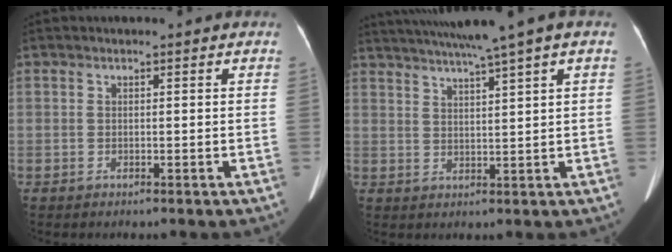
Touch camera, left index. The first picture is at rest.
{"total": 11.1, "force": [8.4, -1.2, 7.2], "torque": [-0.118, 0.024, 0.120]}